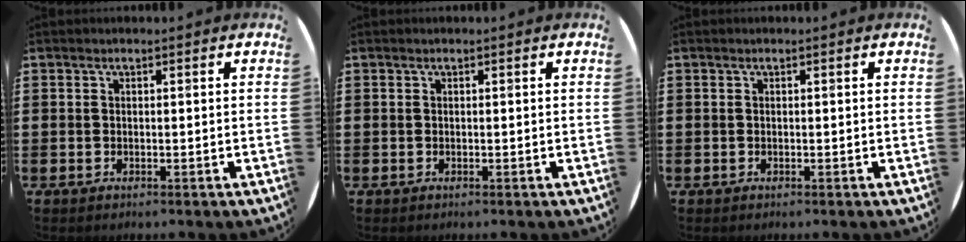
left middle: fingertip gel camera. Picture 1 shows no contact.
{"total": 0.0}
{"total": 0.0}